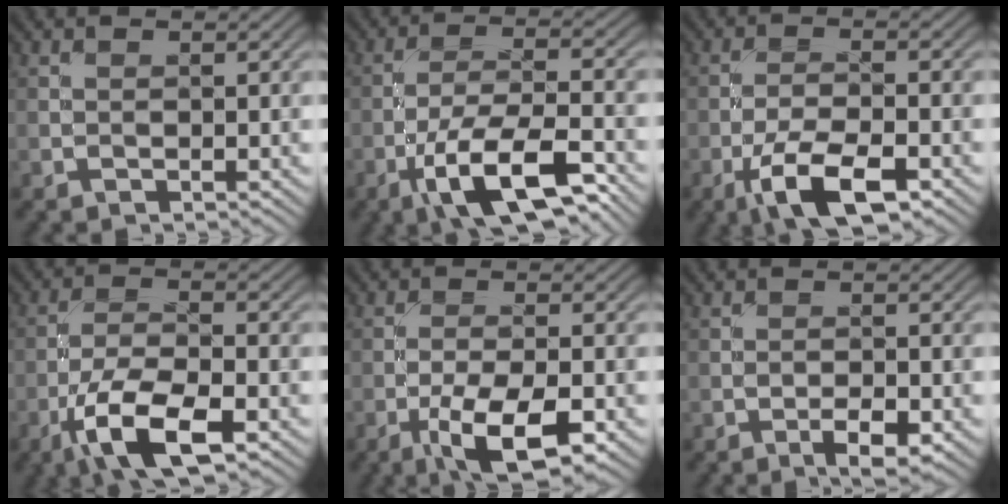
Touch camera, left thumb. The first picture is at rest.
{"total": 11.3, "force": [-6.4, 3.4, 8.7], "torque": [-0.157, 0.000, -0.125]}
{"total": 8.5, "force": [-4.8, 2.9, 6.5], "torque": [-0.121, -0.001, -0.091]}
{"total": 9.6, "force": [-5.1, 3.3, 7.5], "torque": [-0.144, -0.002, -0.103]}
{"total": 8.6, "force": [-4.3, 2.8, 6.9], "torque": [-0.126, -0.006, -0.075]}
{"total": 3.2, "force": [-1.7, 1.0, 2.5], "torque": [-0.042, 0.001, -0.029]}